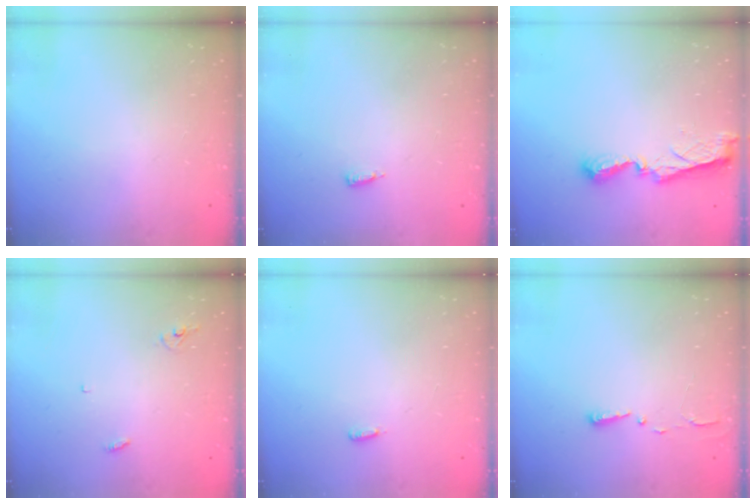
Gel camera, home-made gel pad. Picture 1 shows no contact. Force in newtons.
{"total": 4.3, "press": 4.2, "slide": 1.0}
{"total": 7.8, "press": 7.8, "slide": 0.5}
{"total": 2.9, "press": 2.9, "slide": 0.2}
{"total": 2.7, "press": 2.6, "slide": 0.9}
{"total": 2.7, "press": 2.7, "slide": 0.4}